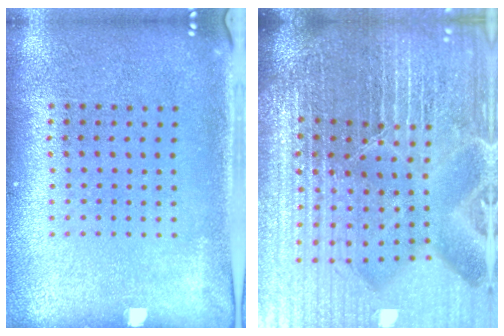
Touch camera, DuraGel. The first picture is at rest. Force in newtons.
{"total": 6.7, "press": 5.9, "slide": 3.2}